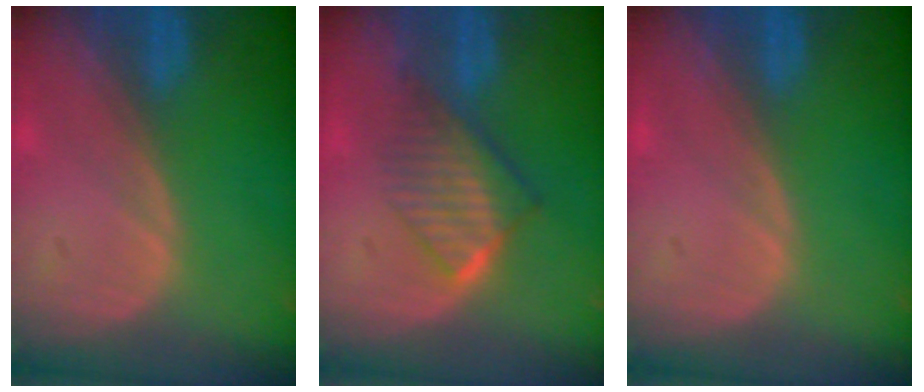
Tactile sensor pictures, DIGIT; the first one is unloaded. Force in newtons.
{"total": 6.4, "press": 5.7, "slide": 2.9}
{"total": 0.0}